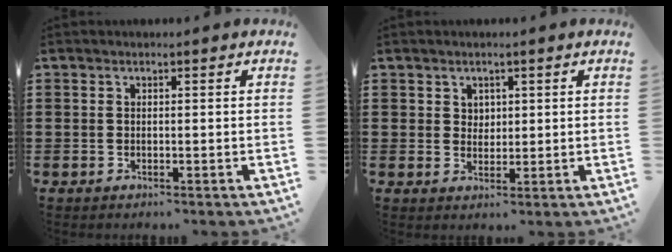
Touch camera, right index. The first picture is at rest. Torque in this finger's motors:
{"motor_torque": [-0.38, 0.91, 0.00, -0.01]}